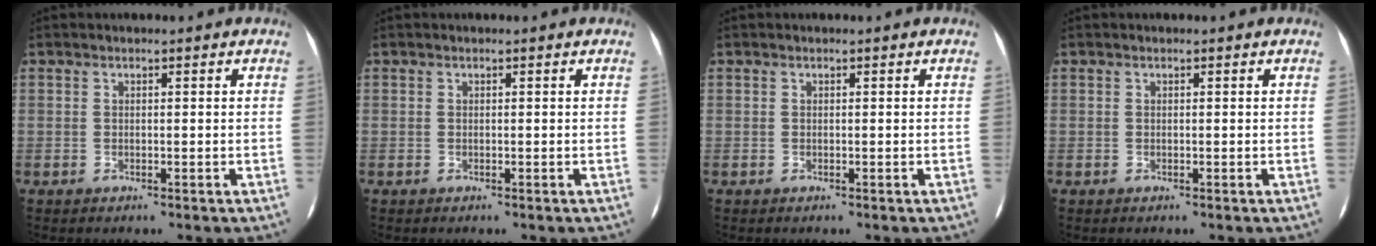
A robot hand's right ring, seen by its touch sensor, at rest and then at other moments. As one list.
[{"total": 0.0}, {"total": 0.0}, {"total": 0.0}]